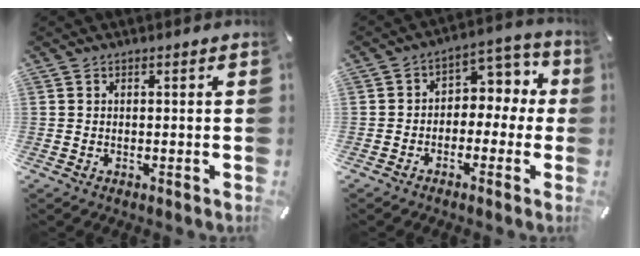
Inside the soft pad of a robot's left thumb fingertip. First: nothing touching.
{"total": 6.5, "force": [-0.8, 5.5, 3.3], "torque": [-0.041, 0.009, -0.020]}